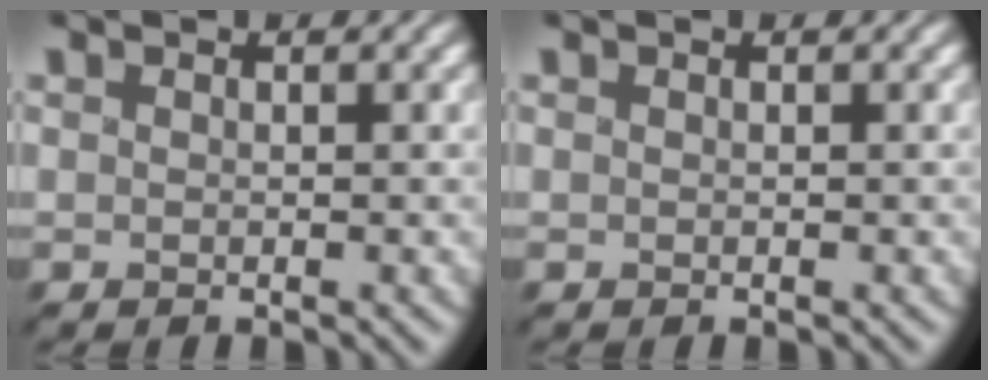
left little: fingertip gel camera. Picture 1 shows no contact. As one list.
[{"total": 0.0}]